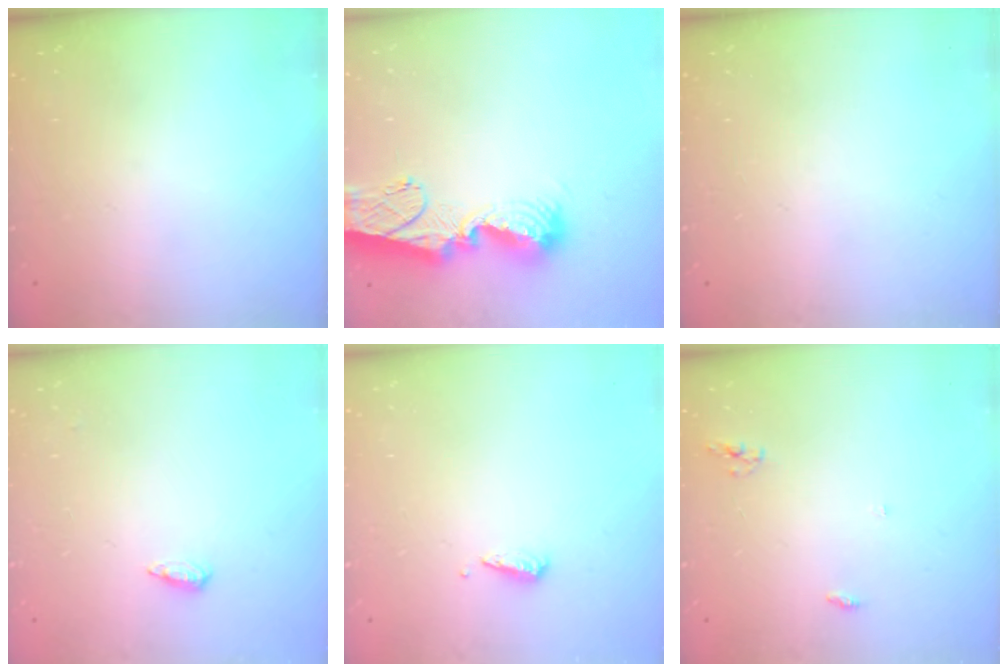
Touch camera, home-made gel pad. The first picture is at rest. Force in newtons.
{"total": 12.9, "press": 12.9, "slide": 1.4}
{"total": 0.0}
{"total": 3.9, "press": 3.8, "slide": 0.6}
{"total": 2.9, "press": 2.9, "slide": 0.4}
{"total": 3.8, "press": 3.8, "slide": 0.1}